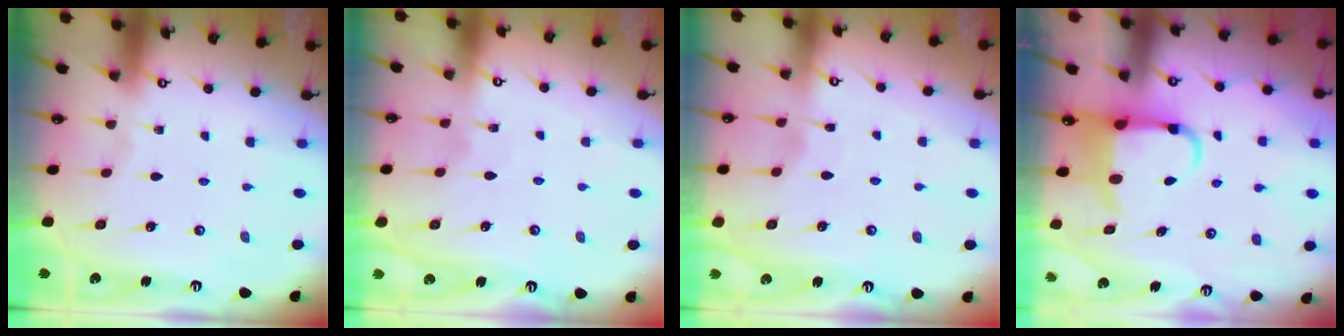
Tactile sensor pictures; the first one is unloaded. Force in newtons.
{"total": 5.8, "press": 5.8, "slide": 0.6}
{"total": 2.4, "press": 2.4, "slide": 0.4}
{"total": 4.9, "press": 4.7, "slide": 1.5}